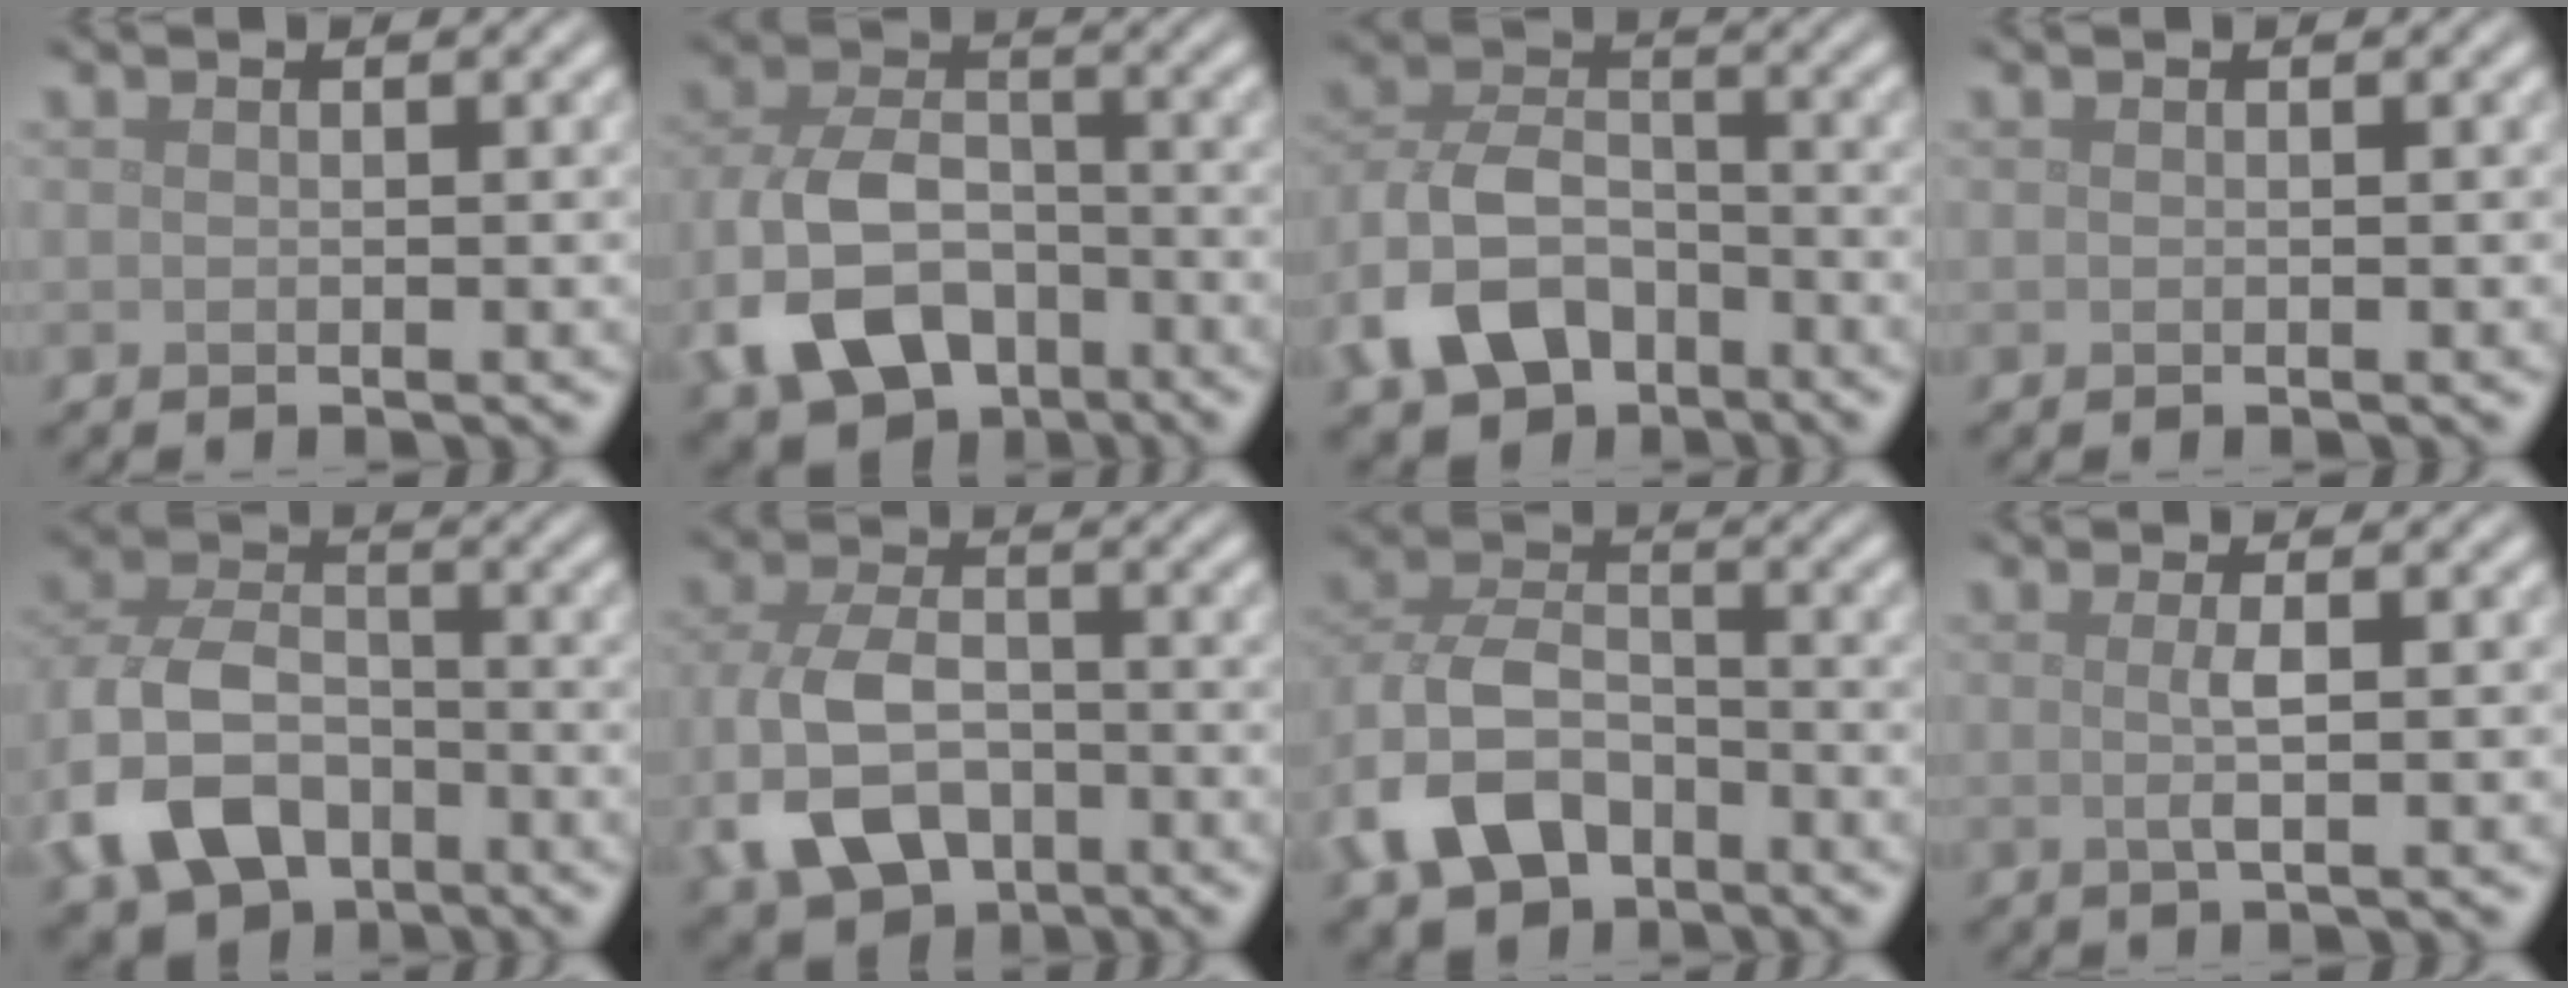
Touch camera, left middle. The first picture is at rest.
{"total": 8.9, "force": [-3.9, 5.9, 5.4], "torque": [-0.116, -0.007, -0.079]}
{"total": 7.4, "force": [-4.0, 4.8, 4.0], "torque": [-0.084, 0.002, -0.086]}
{"total": 0.0}
{"total": 8.9, "force": [-3.8, 6.2, 5.2], "torque": [-0.113, -0.005, -0.080]}
{"total": 7.6, "force": [-3.1, 5.1, 4.8], "torque": [-0.110, -0.010, -0.063]}
{"total": 7.5, "force": [-3.4, 5.1, 4.4], "torque": [-0.095, -0.003, -0.070]}
{"total": 1.8, "force": [0.1, 0.4, 1.8], "torque": [-0.034, 0.001, -0.002]}